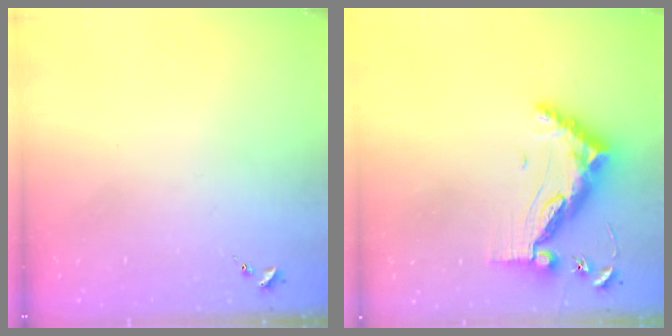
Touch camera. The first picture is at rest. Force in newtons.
{"total": 13.4, "press": 13.3, "slide": 1.4}